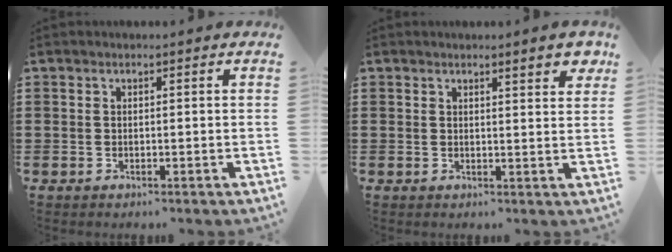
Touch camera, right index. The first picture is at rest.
{"total": 2.8, "force": [2.1, 0.4, 1.8], "torque": [-0.032, 0.002, 0.036]}